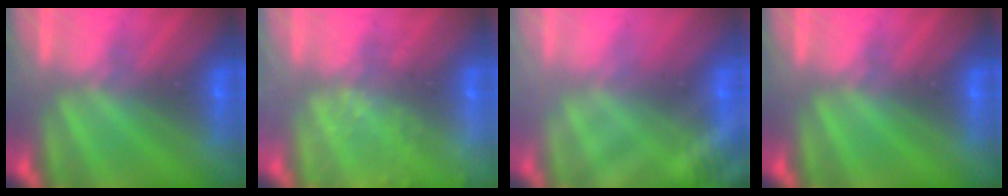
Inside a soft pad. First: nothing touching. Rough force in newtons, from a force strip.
{"total": 2.4}
{"total": 2.9}
{"total": 0.0}